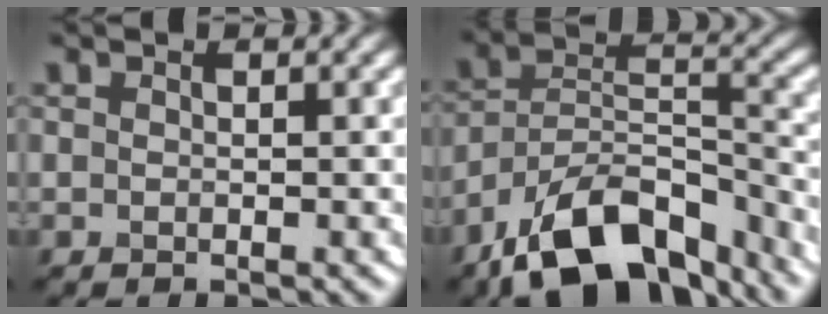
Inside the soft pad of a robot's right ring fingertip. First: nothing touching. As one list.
[{"total": 12.1, "force": [-8.6, 5.5, 6.6], "torque": [-0.114, 0.009, -0.159]}]